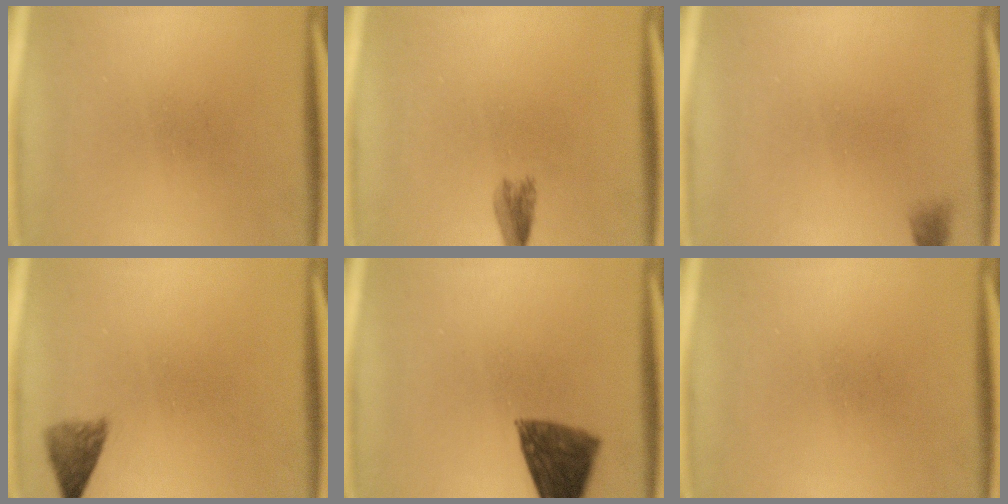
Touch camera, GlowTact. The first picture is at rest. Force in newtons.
{"total": 2.3}
{"total": 1.2}
{"total": 2.8}
{"total": 9.0}
{"total": 0.0}